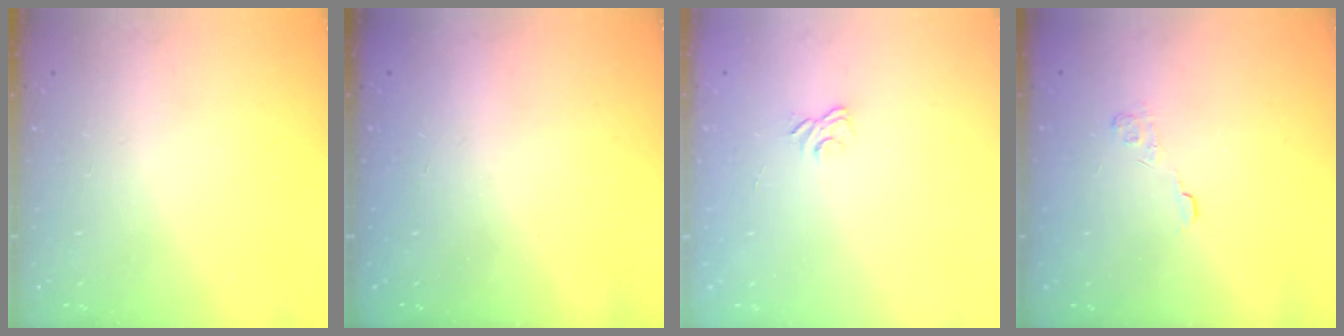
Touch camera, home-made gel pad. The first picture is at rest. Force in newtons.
{"total": 2.5, "press": 2.4, "slide": 0.8}
{"total": 2.9, "press": 2.6, "slide": 1.3}
{"total": 2.8, "press": 2.4, "slide": 1.5}